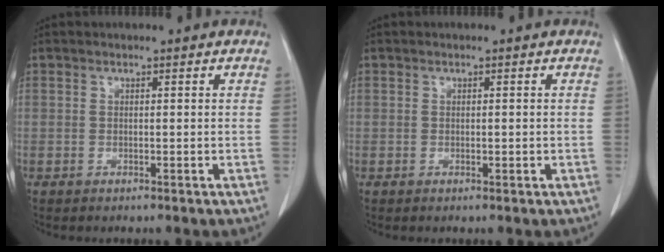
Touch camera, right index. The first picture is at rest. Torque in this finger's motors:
{"motor_torque": [-0.27, 0.33, -0.11, -0.01]}